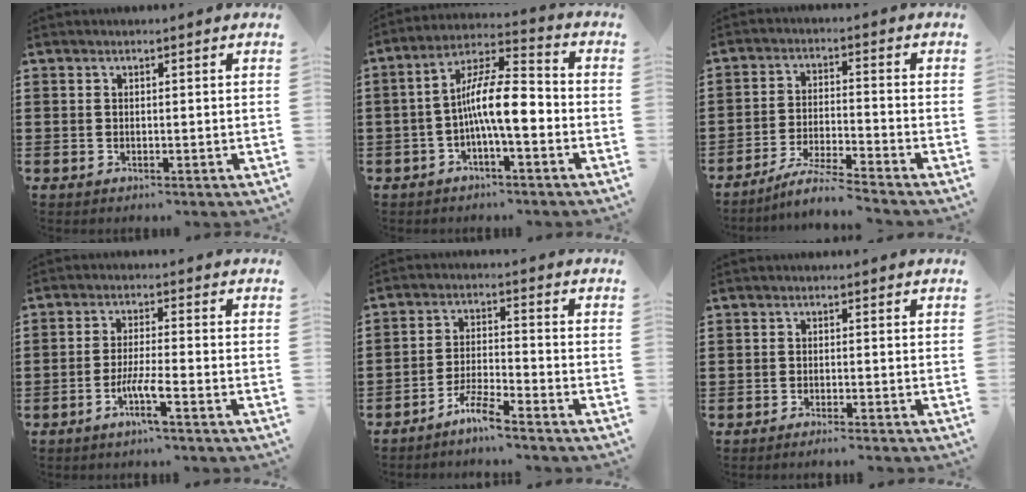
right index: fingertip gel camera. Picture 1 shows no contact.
{"total": 10.5, "force": [-2.2, 2.9, 9.8], "torque": [-0.188, 0.000, -0.041]}
{"total": 5.4, "force": [-4.9, -0.5, 2.1], "torque": [-0.050, -0.015, -0.096]}
{"total": 4.8, "force": [-2.6, 0.0, 4.1], "torque": [-0.090, -0.012, -0.053]}
{"total": 4.8, "force": [-4.3, 0.1, 2.1], "torque": [-0.062, -0.003, -0.088]}
{"total": 1.1, "force": [-1.0, -0.2, 0.4], "torque": [-0.008, -0.002, -0.019]}